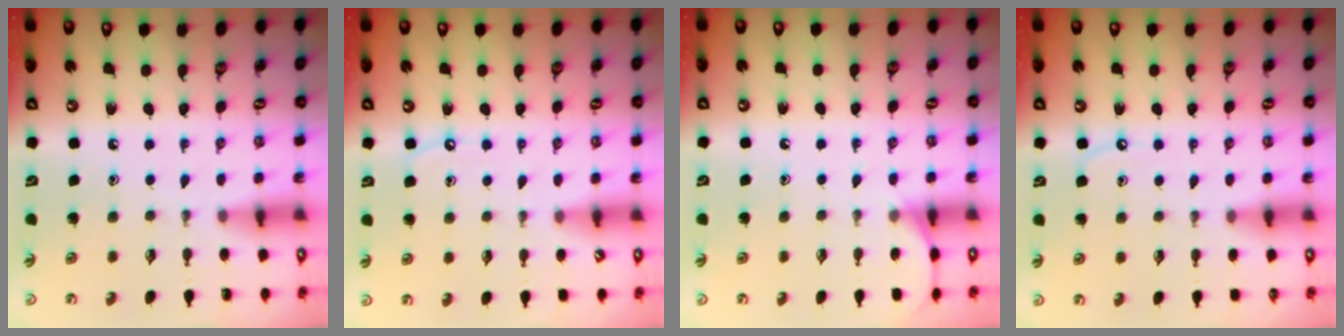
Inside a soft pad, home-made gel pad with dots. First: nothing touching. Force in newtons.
{"total": 4.7, "press": 4.6, "slide": 0.6}
{"total": 6.6, "press": 6.5, "slide": 0.7}
{"total": 4.5, "press": 4.4, "slide": 0.6}